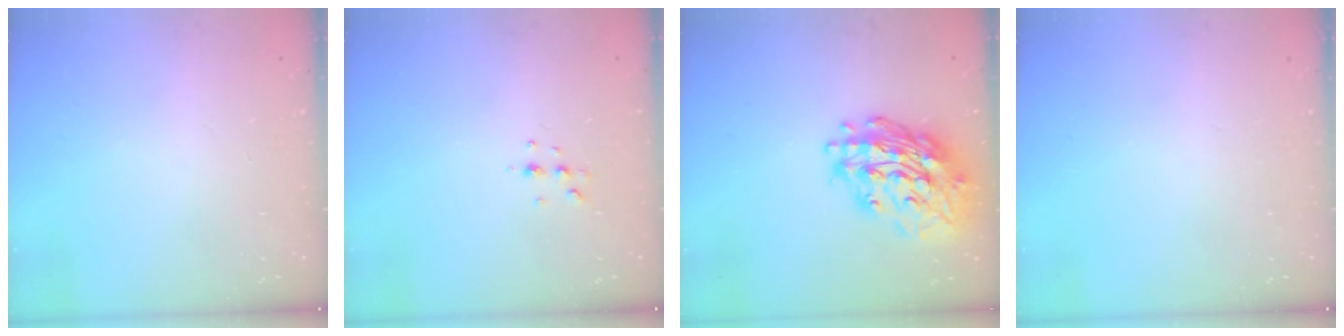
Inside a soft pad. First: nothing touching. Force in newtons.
{"total": 3.7, "press": 3.6, "slide": 0.7}
{"total": 20.7, "press": 20.6, "slide": 1.9}
{"total": 0.0}